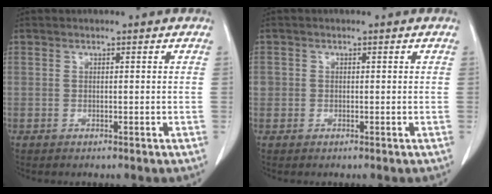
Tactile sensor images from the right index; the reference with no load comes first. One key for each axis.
{"total": 1.3, "fx": 0.1, "fy": 1.3, "fz": 0.2, "tx": 0.007, "ty": 0.005, "tz": -0.001}